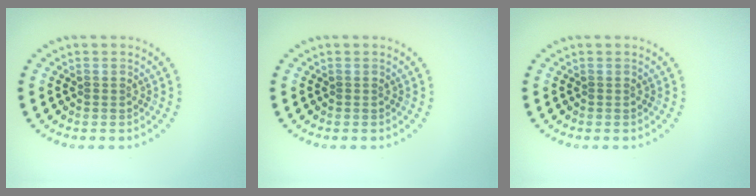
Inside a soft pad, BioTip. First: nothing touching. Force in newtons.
{"total": 0.0}
{"total": 0.0}